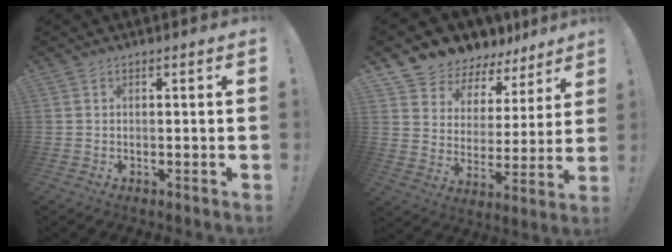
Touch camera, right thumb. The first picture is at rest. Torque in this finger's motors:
{"motor_torque": [0.03, 0.65, 0.70, 0.61, 0.04]}